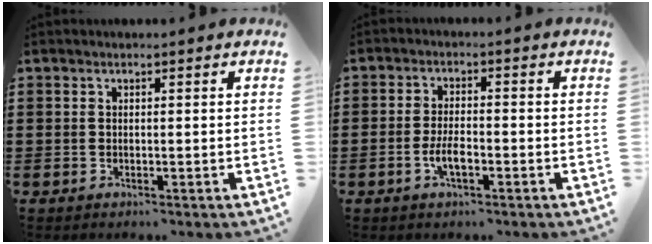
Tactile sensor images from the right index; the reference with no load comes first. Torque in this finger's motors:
{"motor_torque": [0.77, 0.16, 0.46, 0.11]}